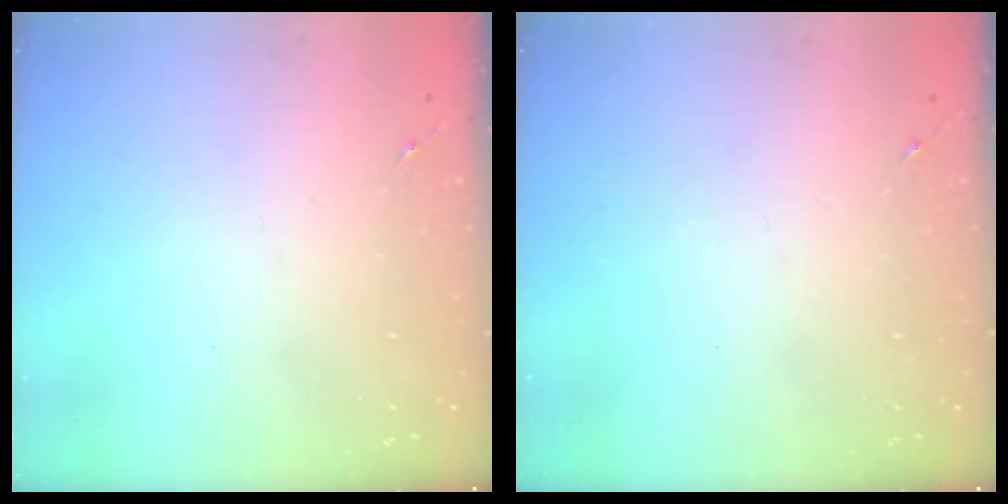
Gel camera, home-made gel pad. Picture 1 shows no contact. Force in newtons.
{"total": 0.0}